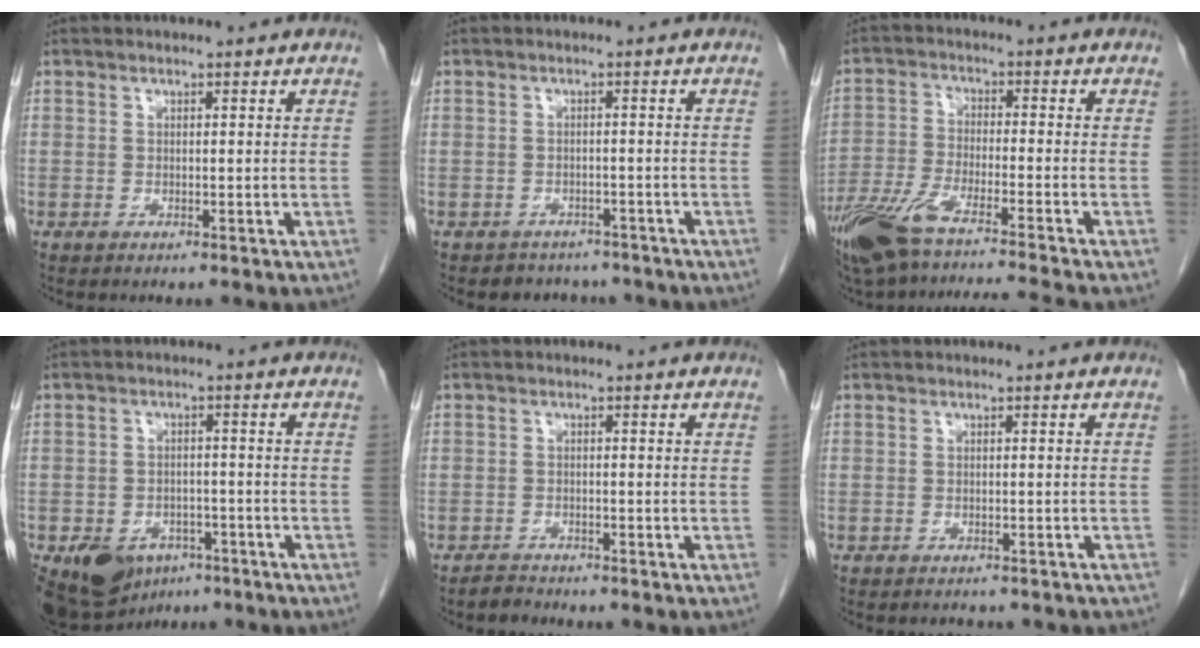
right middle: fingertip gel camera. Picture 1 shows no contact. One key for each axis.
{"total": 4.5, "fx": -3.8, "fy": 2.4, "fz": 0.0, "tx": 0.000, "ty": 0.013, "tz": -0.048}
{"total": 15.3, "fx": -12.3, "fy": -0.2, "fz": 9.1, "tx": -0.180, "ty": -0.033, "tz": -0.213}
{"total": 9.9, "fx": -6.0, "fy": 6.4, "fz": 4.7, "tx": -0.074, "ty": 0.008, "tz": -0.086}
{"total": 1.5, "fx": -1.4, "fy": 0.4, "fz": -0.3, "tx": -0.003, "ty": -0.004, "tz": -0.026}
{"total": 4.3, "fx": -3.7, "fy": 1.6, "fz": 1.3, "tx": -0.018, "ty": -0.002, "tz": -0.038}